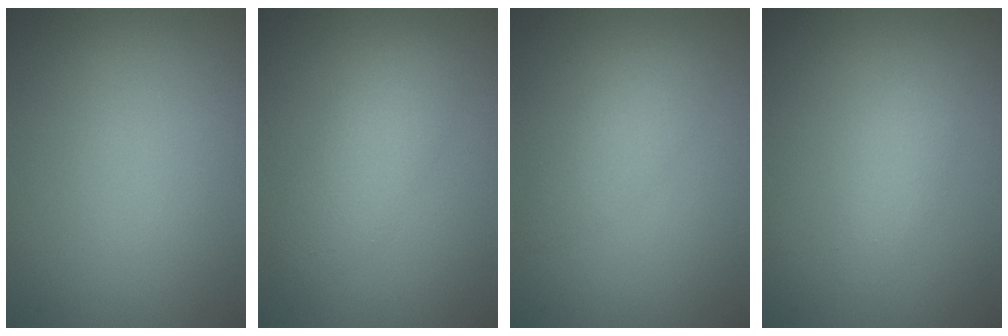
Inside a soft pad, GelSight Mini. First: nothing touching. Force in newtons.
{"total": 2.3, "press": 2.3, "slide": 0.2}
{"total": 2.0, "press": 2.0, "slide": 0.1}
{"total": 1.7, "press": 1.7, "slide": 0.1}